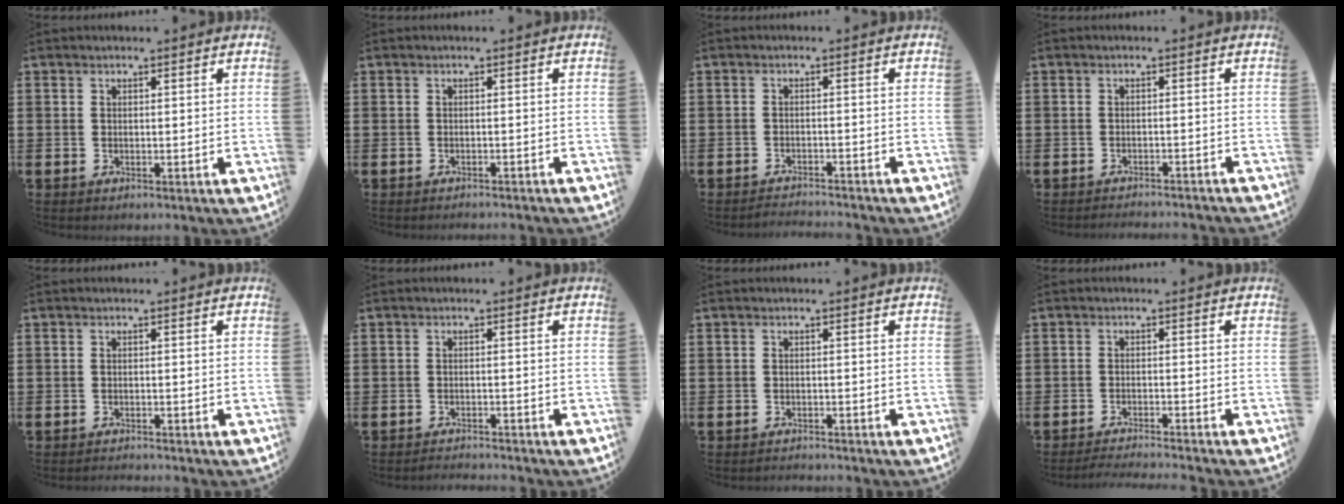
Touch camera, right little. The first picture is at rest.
{"total": 0.6, "force": [-0.6, -0.1, 0.0], "torque": [0.001, -0.001, -0.012]}
{"total": 1.6, "force": [-1.6, -0.1, -0.1], "torque": [-0.003, 0.005, -0.033]}
{"total": 1.3, "force": [-1.3, -0.2, -0.1], "torque": [-0.001, 0.004, -0.027]}
{"total": 0.6, "force": [-0.6, 0.0, 0.0], "torque": [-0.002, -0.002, -0.013]}
{"total": 1.1, "force": [-1.1, -0.1, 0.0], "torque": [-0.002, 0.002, -0.024]}
{"total": 0.7, "force": [-0.7, 0.0, 0.0], "torque": [-0.002, -0.001, -0.015]}
{"total": 1.7, "force": [-1.6, -0.2, 0.4], "torque": [-0.006, 0.002, -0.032]}